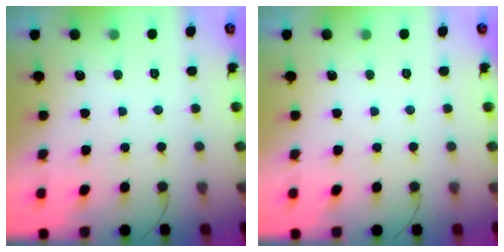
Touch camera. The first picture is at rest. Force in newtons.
{"total": 0.0}